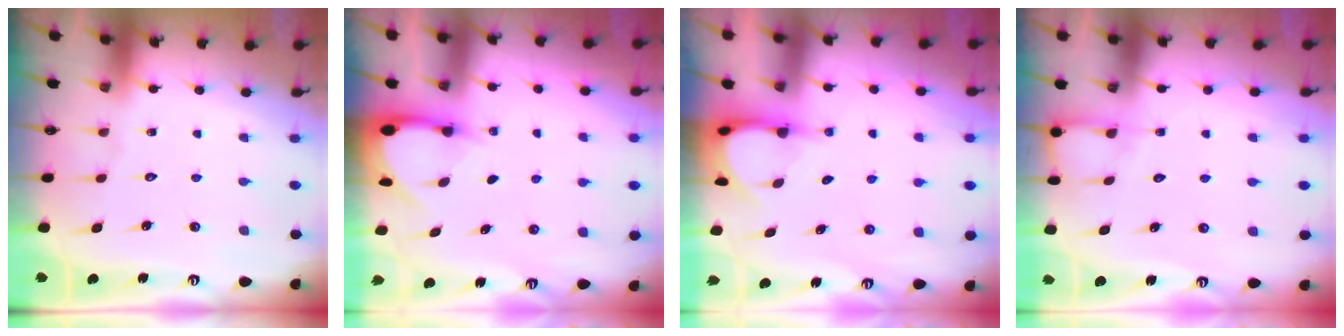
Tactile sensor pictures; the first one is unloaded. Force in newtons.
{"total": 3.4, "press": 3.4, "slide": 0.2}
{"total": 3.9, "press": 3.9, "slide": 0.2}
{"total": 3.8, "press": 3.8, "slide": 0.4}